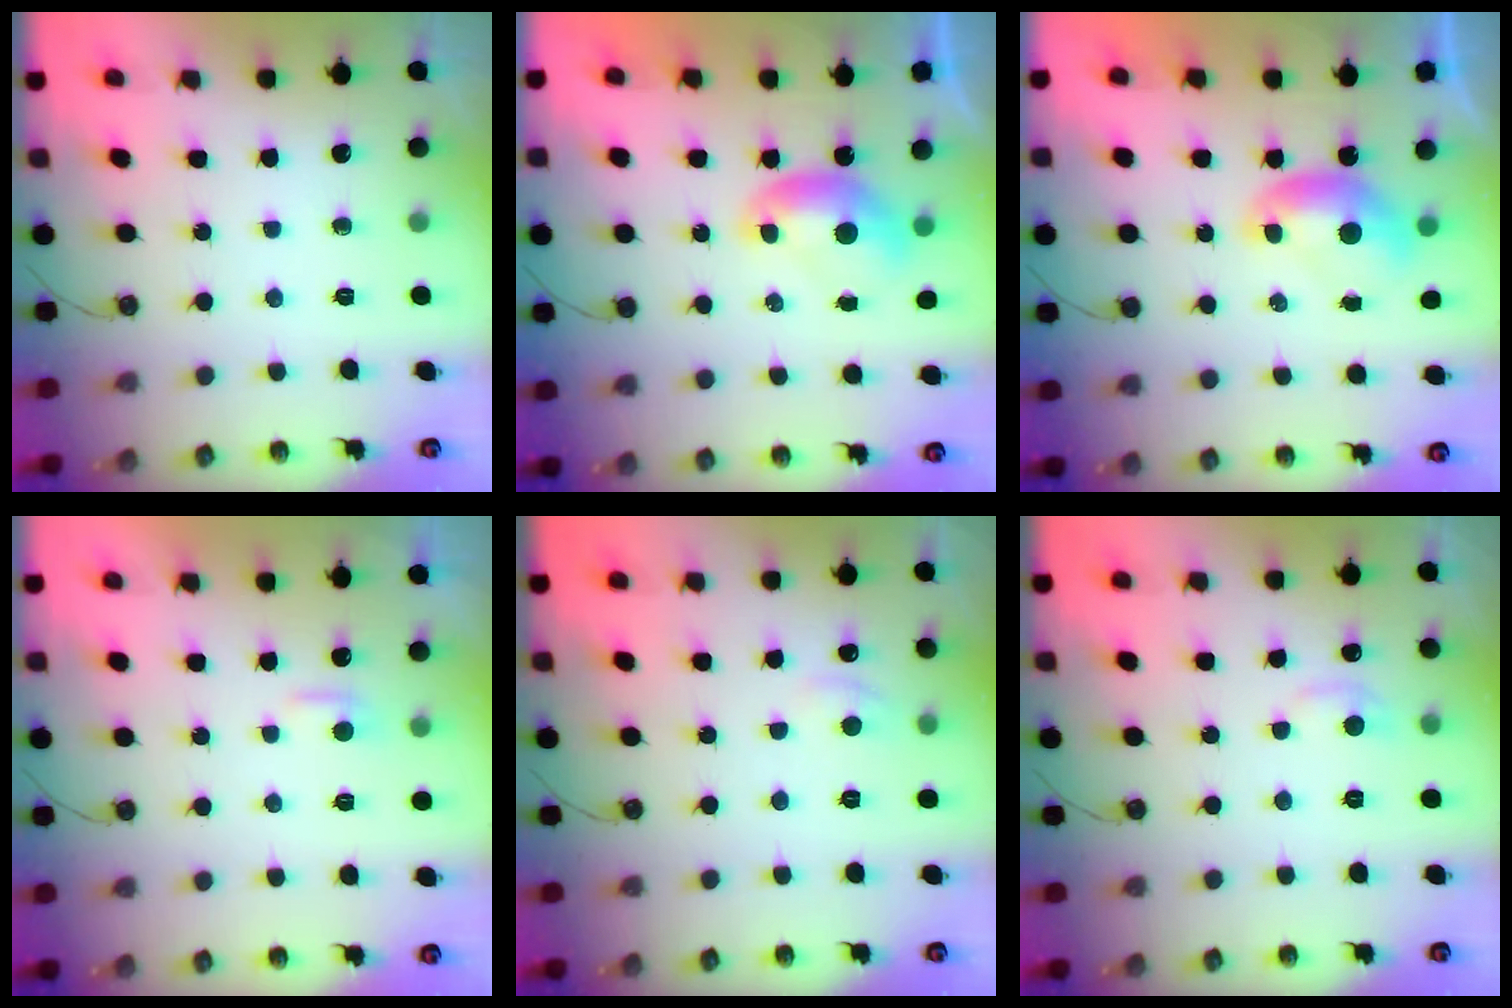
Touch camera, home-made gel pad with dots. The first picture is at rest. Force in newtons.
{"total": 0.0}
{"total": 0.0}
{"total": 2.4, "press": 2.3, "slide": 0.3}
{"total": 2.2, "press": 2.2, "slide": 0.5}
{"total": 1.0, "press": 0.6, "slide": 0.9}